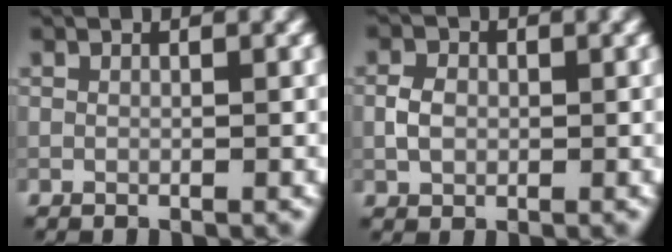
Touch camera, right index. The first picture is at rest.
{"total": 2.2, "force": [-0.2, 1.7, 1.3], "torque": [-0.026, 0.002, -0.008]}